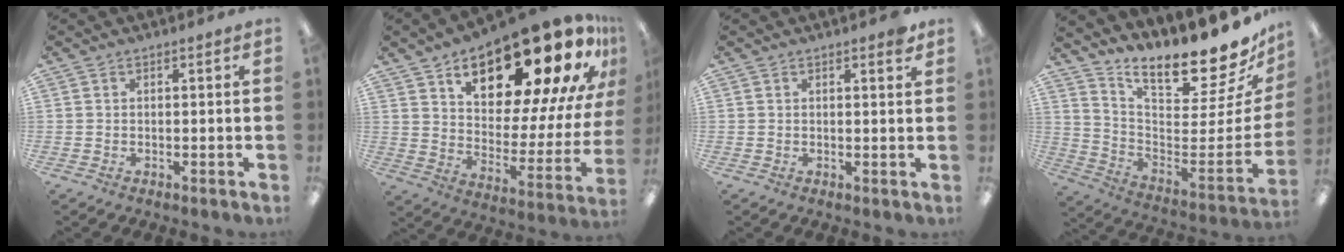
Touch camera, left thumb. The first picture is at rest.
{"total": 25.5, "force": [16.5, 9.8, 16.8], "torque": [-0.227, -0.114, 0.269]}
{"total": 1.6, "force": [1.3, 0.3, 0.9], "torque": [-0.004, -0.006, 0.020]}
{"total": 16.3, "force": [14.6, 2.9, 6.7], "torque": [-0.071, -0.144, 0.230]}